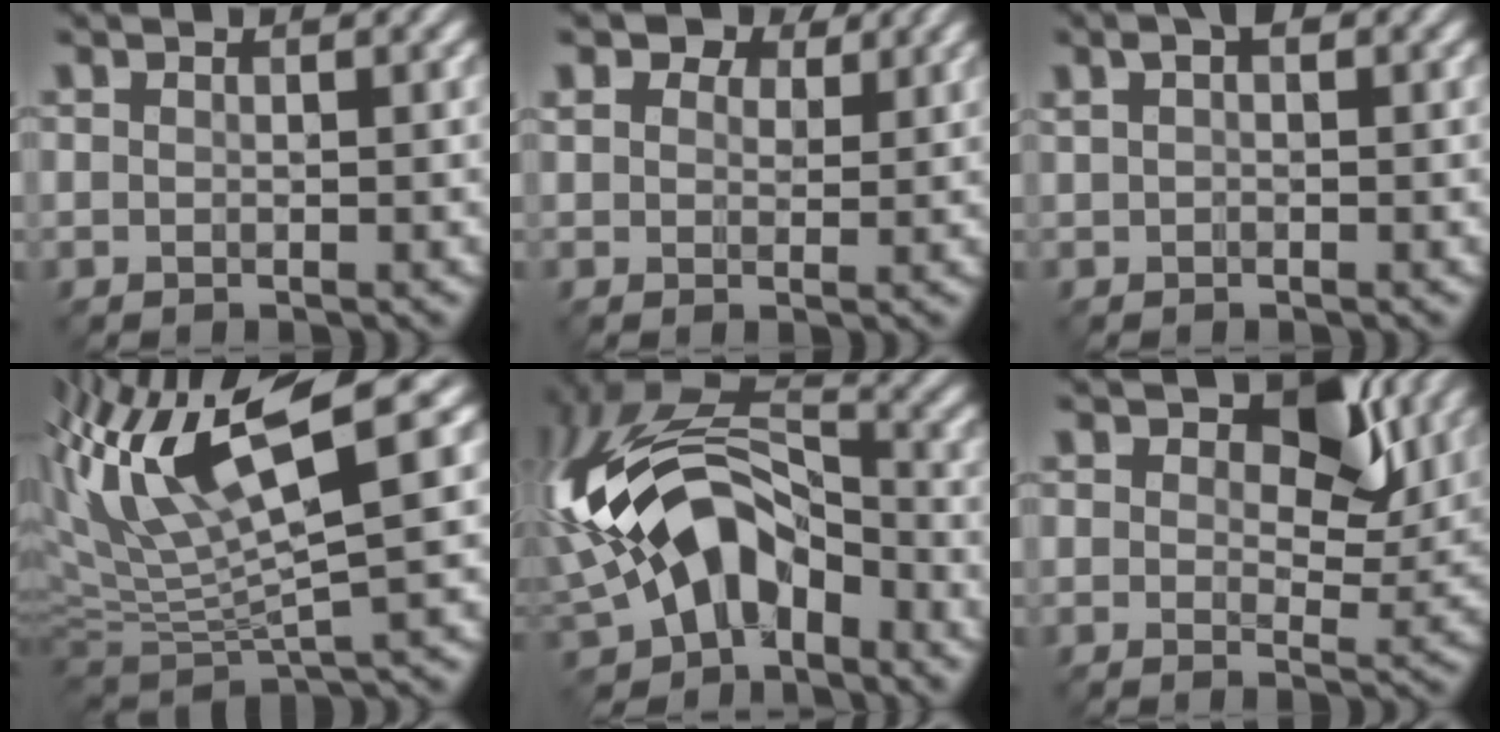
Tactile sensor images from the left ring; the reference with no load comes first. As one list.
[{"total": 4.1, "force": [2.8, 2.5, 1.7], "torque": [-0.037, -0.003, 0.048]}, {"total": 1.6, "force": [0.8, 0.8, 1.1], "torque": [-0.018, 0.008, 0.011]}, {"total": 11.4, "force": [4.5, 3.0, 10.0], "torque": [-0.201, 0.011, 0.090]}, {"total": 13.5, "force": [-3.0, 8.4, 10.1], "torque": [-0.182, 0.016, -0.073]}, {"total": 6.0, "force": [2.1, 3.5, 4.4], "torque": [-0.057, -0.005, 0.025]}]